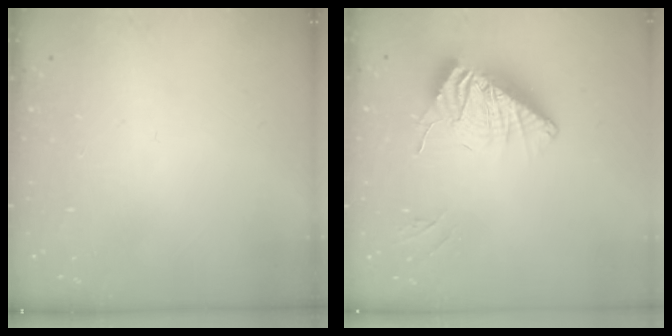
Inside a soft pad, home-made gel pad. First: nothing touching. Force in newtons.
{"total": 11.9, "press": 11.7, "slide": 2.2}